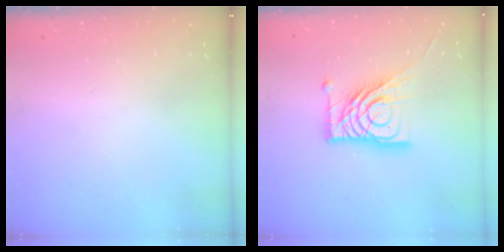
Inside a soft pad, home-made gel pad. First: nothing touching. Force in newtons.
{"total": 17.8, "press": 17.7, "slide": 2.0}